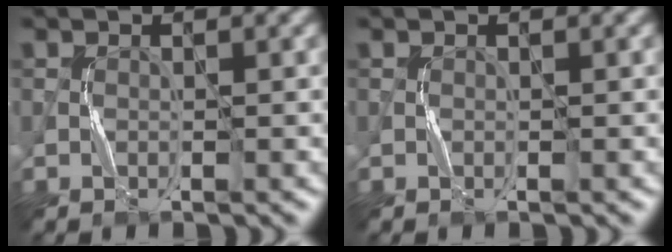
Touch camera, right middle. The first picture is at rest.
{"total": 0.0}